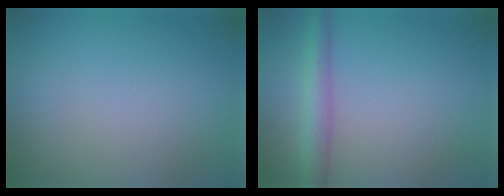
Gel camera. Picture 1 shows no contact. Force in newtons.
{"total": 3.3, "press": 3.3, "slide": 0.2}